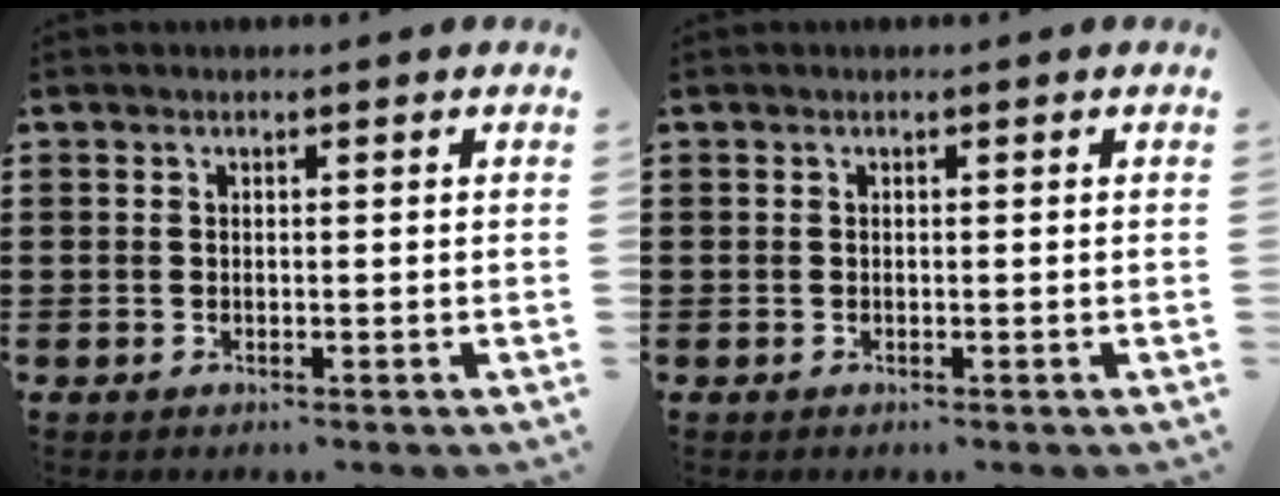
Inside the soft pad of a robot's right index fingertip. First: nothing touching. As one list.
[{"total": 0.0}]